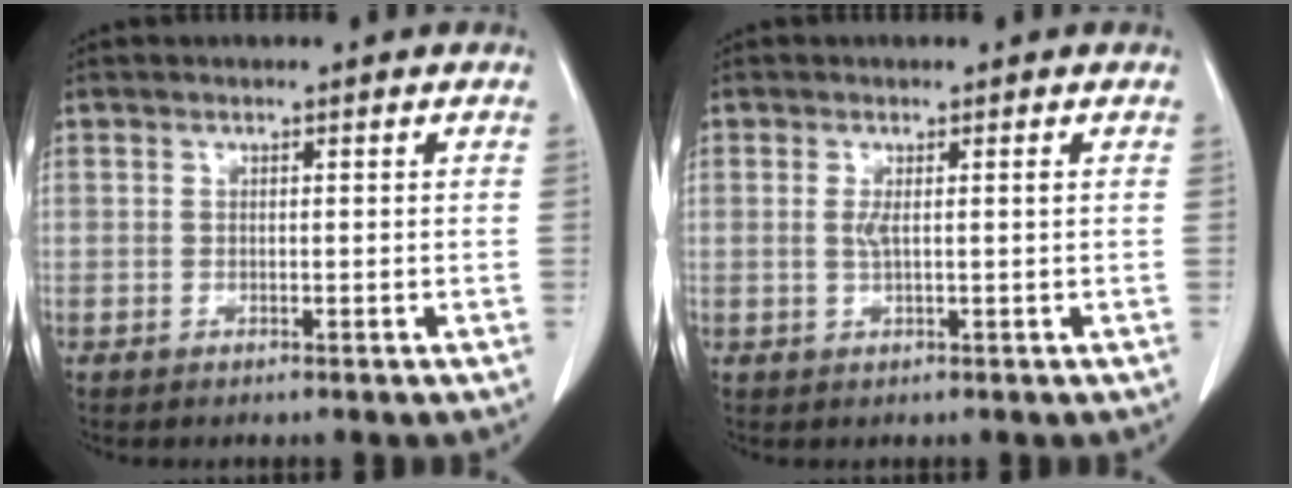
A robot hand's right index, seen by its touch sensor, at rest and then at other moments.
{"total": 1.8, "force": [0.2, 0.0, 1.8], "torque": [-0.039, 0.001, 0.005]}